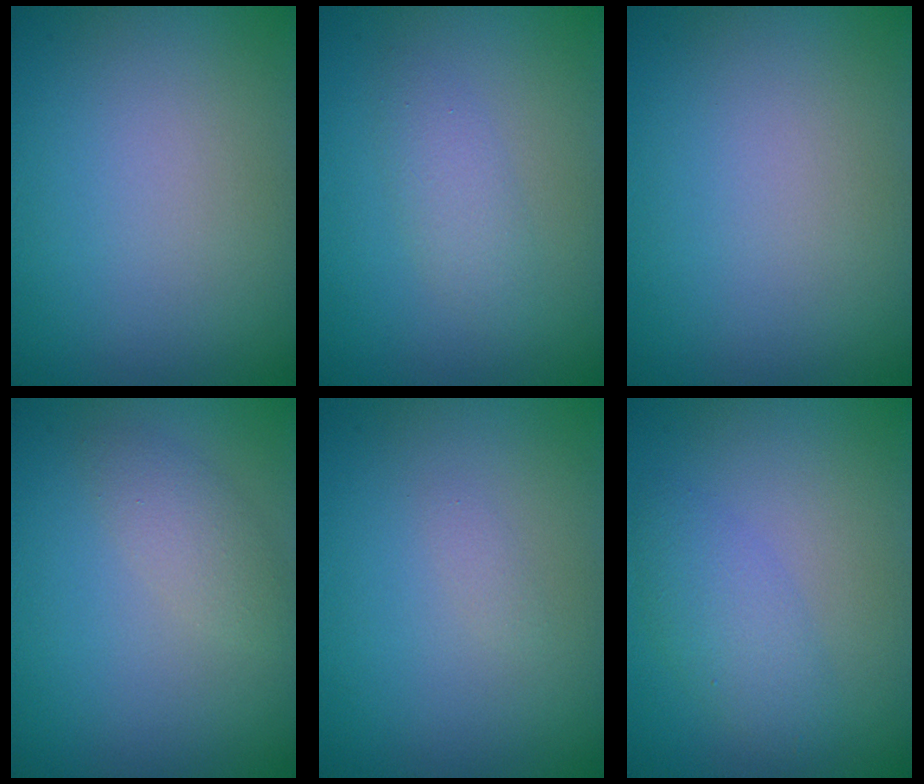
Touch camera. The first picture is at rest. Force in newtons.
{"total": 2.0, "press": 2.0, "slide": 0.2}
{"total": 0.0}
{"total": 1.9, "press": 1.9, "slide": 0.0}
{"total": 0.6, "press": 0.6, "slide": 0.0}
{"total": 2.7, "press": 2.7, "slide": 0.0}